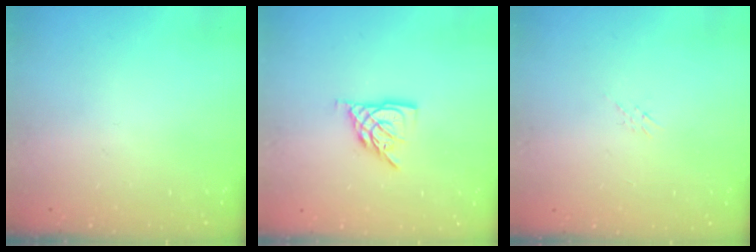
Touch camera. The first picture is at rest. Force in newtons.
{"total": 8.3, "press": 8.2, "slide": 0.9}
{"total": 3.7, "press": 3.6, "slide": 0.7}